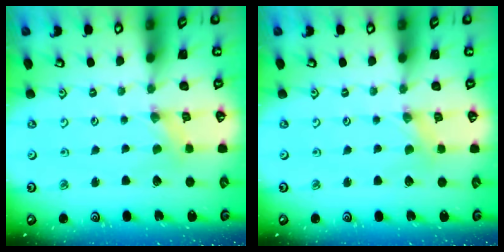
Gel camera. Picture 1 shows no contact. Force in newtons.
{"total": 0.0}